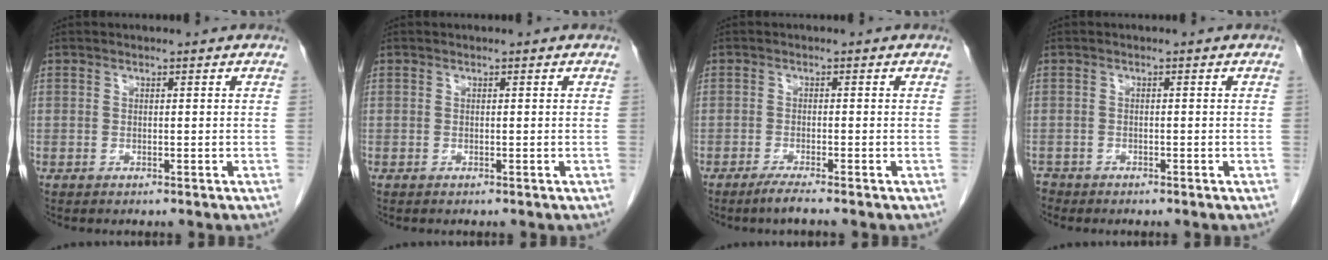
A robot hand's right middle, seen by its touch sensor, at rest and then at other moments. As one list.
[{"total": 0.0}, {"total": 2.1, "force": [-1.6, -0.5, 1.2], "torque": [-0.031, -0.006, -0.035]}, {"total": 1.2, "force": [-1.1, 0.5, -0.2], "torque": [0.004, -0.001, -0.021]}]